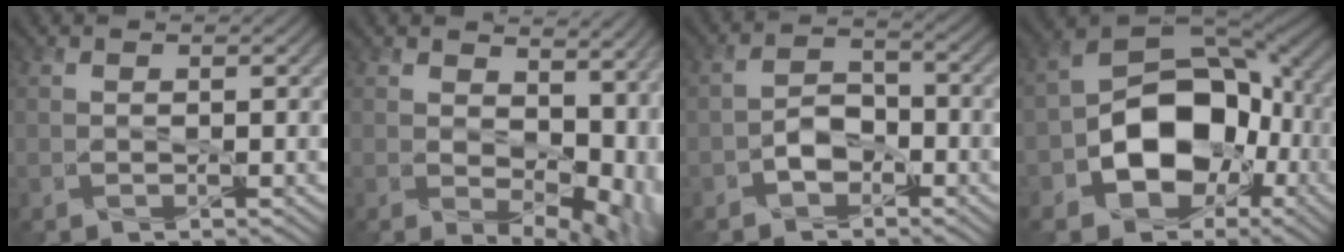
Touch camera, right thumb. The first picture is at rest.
{"total": 11.6, "force": [0.1, 6.4, 9.7], "torque": [-0.135, -0.027, 0.034]}
{"total": 2.9, "force": [-2.1, 1.1, 1.7], "torque": [-0.024, 0.007, -0.038]}
{"total": 13.8, "force": [-3.5, 9.3, 9.6], "torque": [-0.156, -0.019, -0.064]}